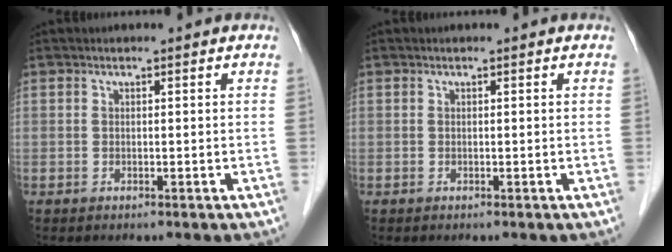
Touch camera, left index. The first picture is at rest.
{"total": 0.0}